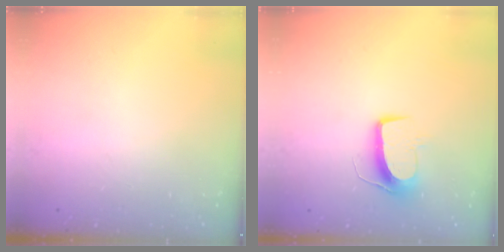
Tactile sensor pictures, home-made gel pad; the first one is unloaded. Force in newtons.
{"total": 10.4, "press": 10.4, "slide": 0.4}